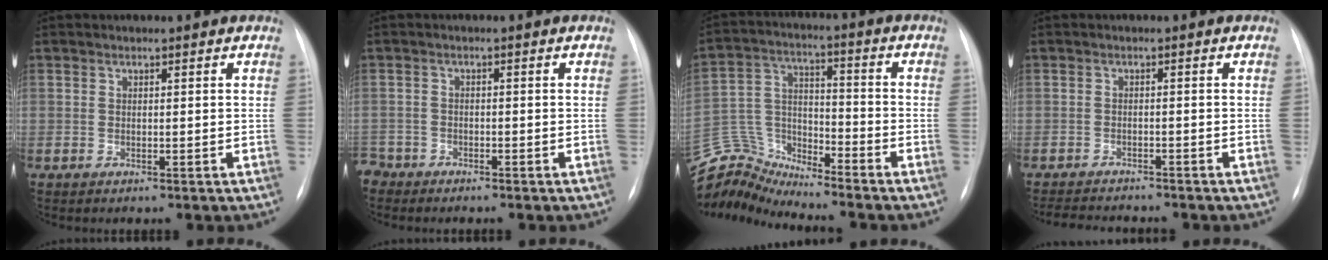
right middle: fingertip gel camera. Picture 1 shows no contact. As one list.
[{"total": 3.0, "force": [-2.6, 1.4, -0.4], "torque": [0.010, 0.001, -0.052]}, {"total": 9.9, "force": [-9.9, -0.2, -1.2], "torque": [0.015, 0.052, -0.191]}, {"total": 7.1, "force": [-6.7, 1.0, 2.1], "torque": [-0.029, -0.010, -0.099]}]